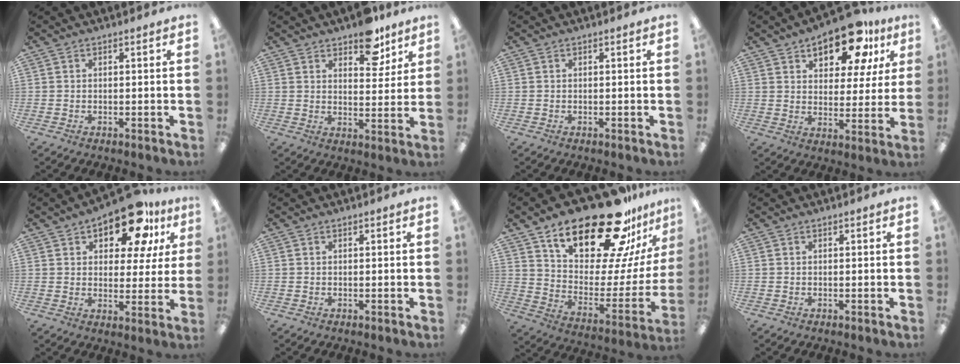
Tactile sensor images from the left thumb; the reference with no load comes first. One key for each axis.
{"total": 8.9, "fx": 6.6, "fy": 4.4, "fz": 3.9, "tx": -0.034, "ty": -0.039, "tz": 0.114}
{"total": 0.0}
{"total": 14.7, "fx": 10.1, "fy": 6.7, "fz": 8.2, "tx": -0.121, "ty": -0.050, "tz": 0.174}
{"total": 15.6, "fx": 10.5, "fy": 7.1, "fz": 9.2, "tx": -0.139, "ty": -0.052, "tz": 0.177}
{"total": 0.0}
{"total": 26.6, "fx": 19.7, "fy": 9.1, "fz": 15.4, "tx": -0.242, "ty": -0.136, "tz": 0.335}
{"total": 0.0}